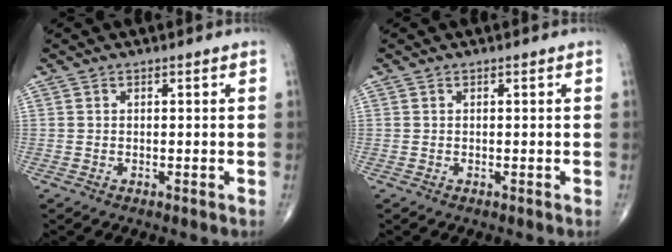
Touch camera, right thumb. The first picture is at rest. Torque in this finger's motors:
{"motor_torque": [0.00, 0.00, -0.05, 0.05, 0.00]}